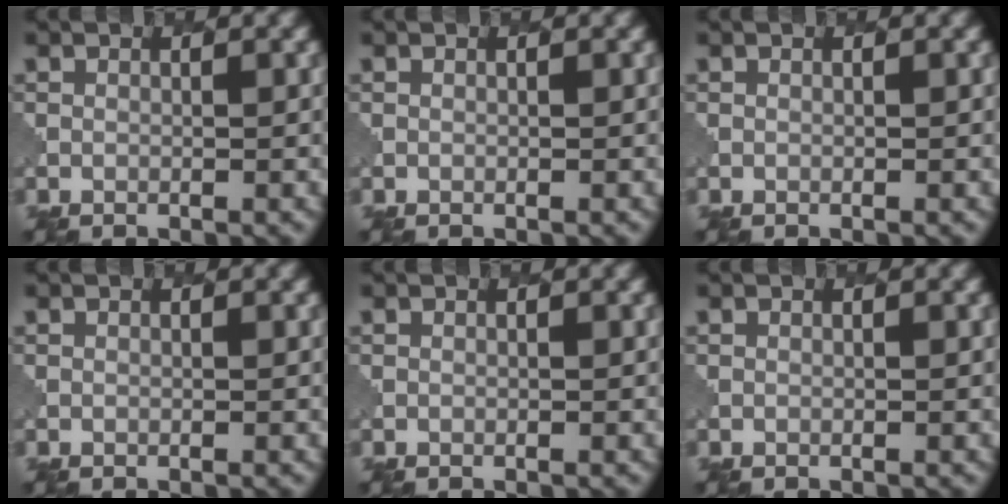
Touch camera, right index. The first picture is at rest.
{"total": 0.0}
{"total": 0.0}
{"total": 0.0}
{"total": 0.0}
{"total": 0.0}